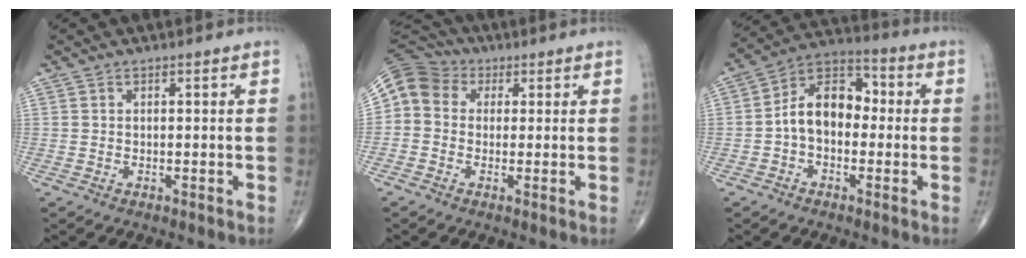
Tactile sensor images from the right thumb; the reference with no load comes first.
{"total": 8.6, "force": [1.2, 7.6, 3.8], "torque": [-0.060, 0.023, 0.006]}
{"total": 11.4, "force": [-0.8, 7.7, 8.4], "torque": [-0.117, 0.040, -0.030]}